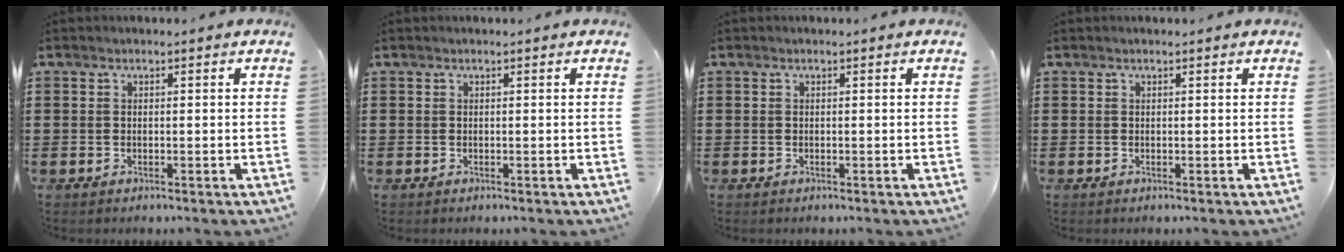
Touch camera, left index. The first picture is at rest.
{"total": 0.0}
{"total": 0.0}
{"total": 0.0}